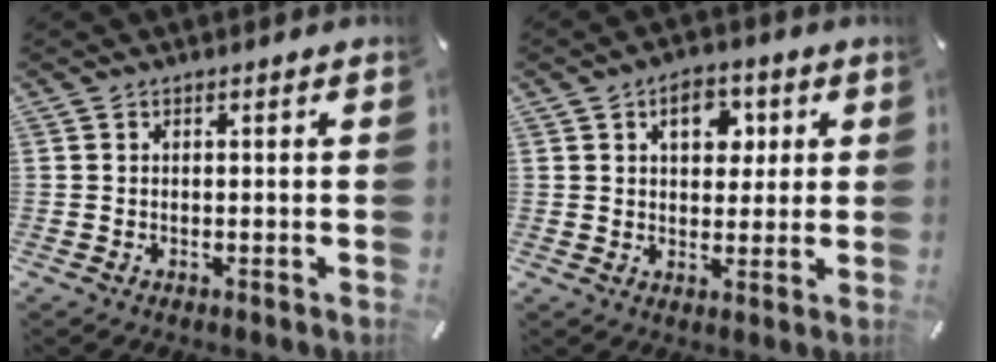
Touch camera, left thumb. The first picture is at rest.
{"total": 7.7, "force": [2.8, 5.3, 4.9], "torque": [-0.053, -0.006, 0.040]}